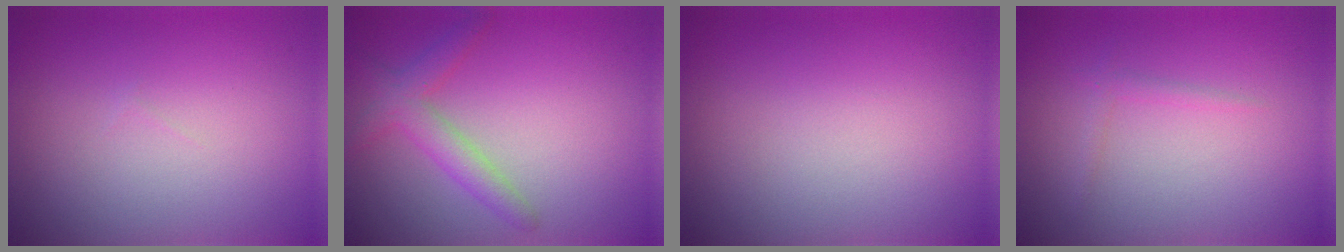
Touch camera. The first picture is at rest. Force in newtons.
{"total": 2.9, "press": 2.9, "slide": 0.1}
{"total": 0.0}
{"total": 0.8, "press": 0.8, "slide": 0.0}